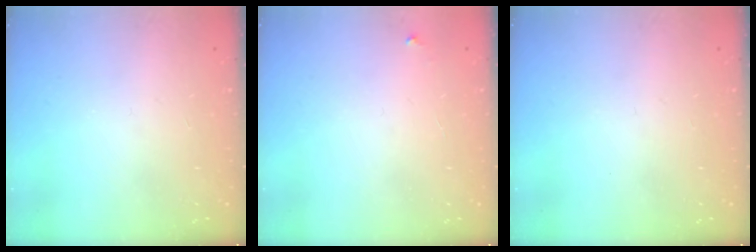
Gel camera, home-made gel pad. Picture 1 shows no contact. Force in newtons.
{"total": 2.2, "press": 2.2, "slide": 0.1}
{"total": 0.0}